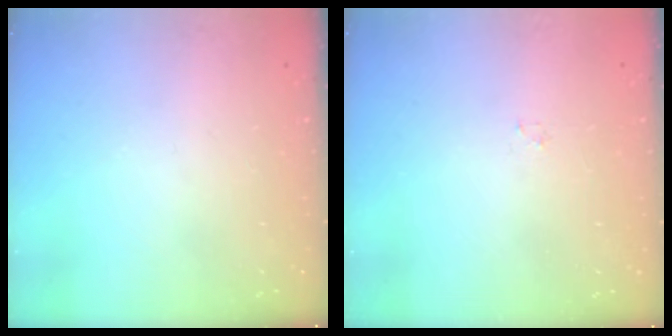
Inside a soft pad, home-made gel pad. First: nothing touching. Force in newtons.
{"total": 0.8, "press": 0.8, "slide": 0.2}